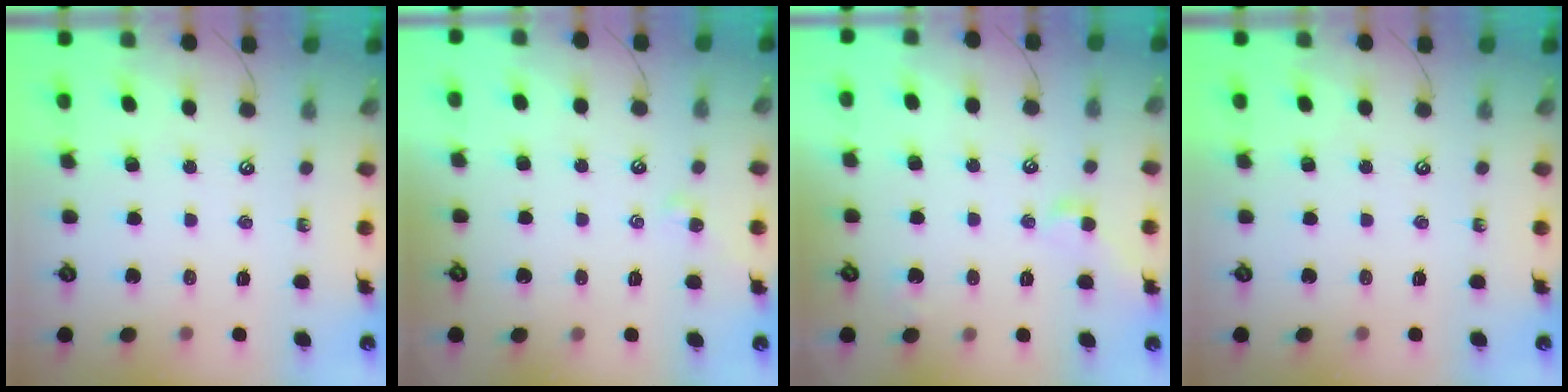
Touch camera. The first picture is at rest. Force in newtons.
{"total": 0.0}
{"total": 3.7, "press": 3.7, "slide": 0.7}
{"total": 0.0}